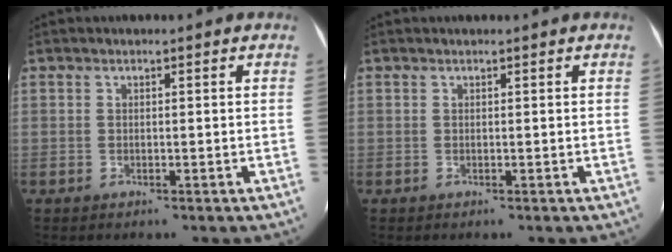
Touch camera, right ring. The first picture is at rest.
{"total": 0.0}